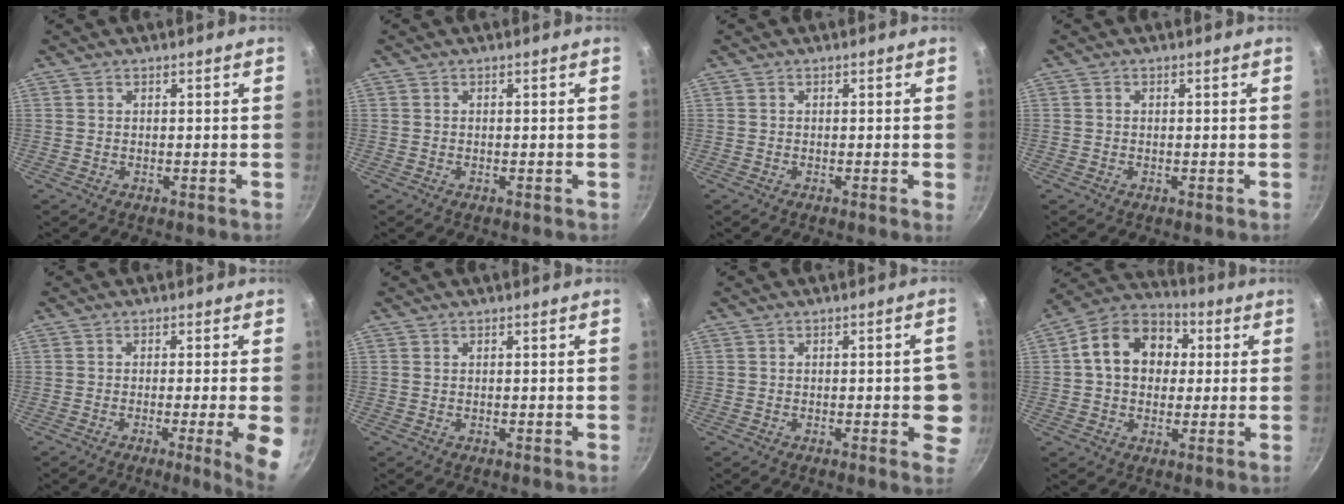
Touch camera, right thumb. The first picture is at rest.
{"total": 0.0}
{"total": 0.7, "force": [-0.1, -0.1, 0.7], "torque": [-0.009, -0.003, -0.006]}
{"total": 0.5, "force": [0.0, 0.5, 0.2], "torque": [-0.002, 0.004, 0.000]}
{"total": 7.6, "force": [-2.1, 0.2, 7.3], "torque": [-0.093, 0.003, -0.030]}
{"total": 0.0}
{"total": 6.8, "force": [-0.9, 2.6, 6.3], "torque": [-0.049, 0.007, -0.013]}
{"total": 14.2, "force": [2.3, 11.0, 8.7], "torque": [-0.113, 0.028, 0.019]}